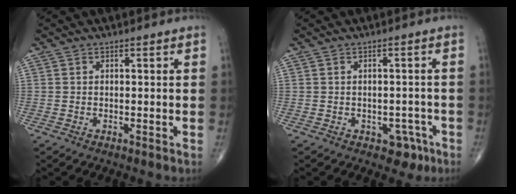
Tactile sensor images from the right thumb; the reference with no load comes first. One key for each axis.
{"total": 3.8, "fx": -2.2, "fy": 2.6, "fz": 1.6, "tx": 0.000, "ty": 0.017, "tz": -0.024}